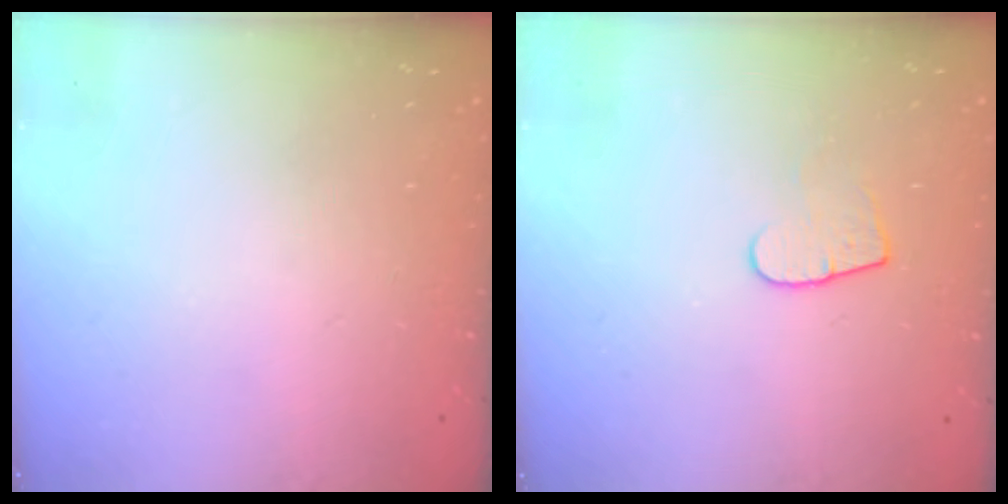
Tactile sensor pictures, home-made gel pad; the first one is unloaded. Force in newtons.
{"total": 7.3, "press": 7.3, "slide": 0.5}